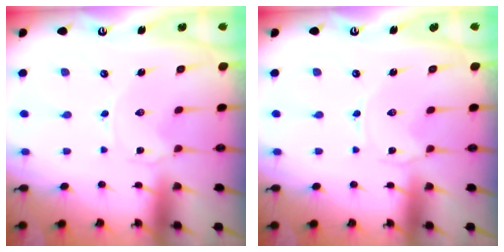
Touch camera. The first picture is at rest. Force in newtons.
{"total": 0.0}